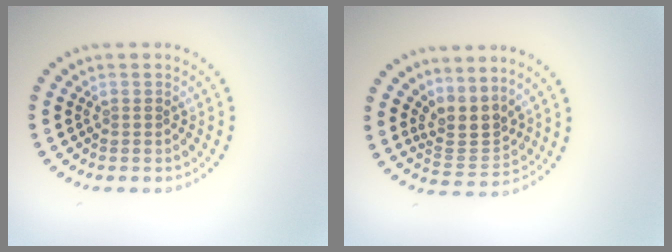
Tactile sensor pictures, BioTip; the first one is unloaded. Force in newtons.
{"total": 3.1, "press": 2.2, "slide": 2.1}